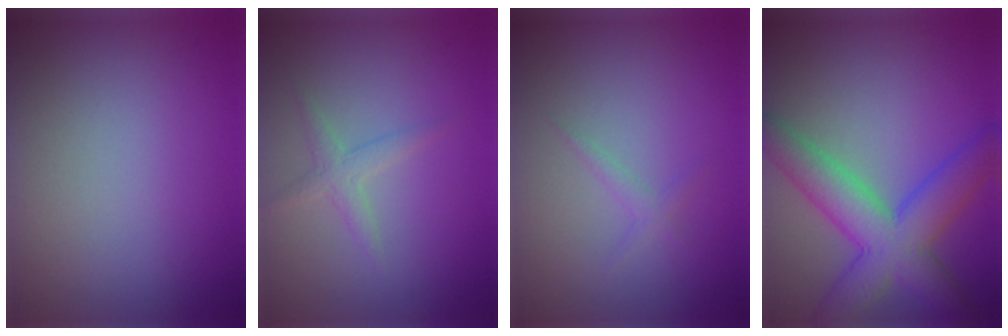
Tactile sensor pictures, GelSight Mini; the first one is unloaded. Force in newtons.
{"total": 1.6, "press": 1.6, "slide": 0.1}
{"total": 1.0, "press": 1.0, "slide": 0.0}
{"total": 7.9, "press": 7.9, "slide": 0.5}